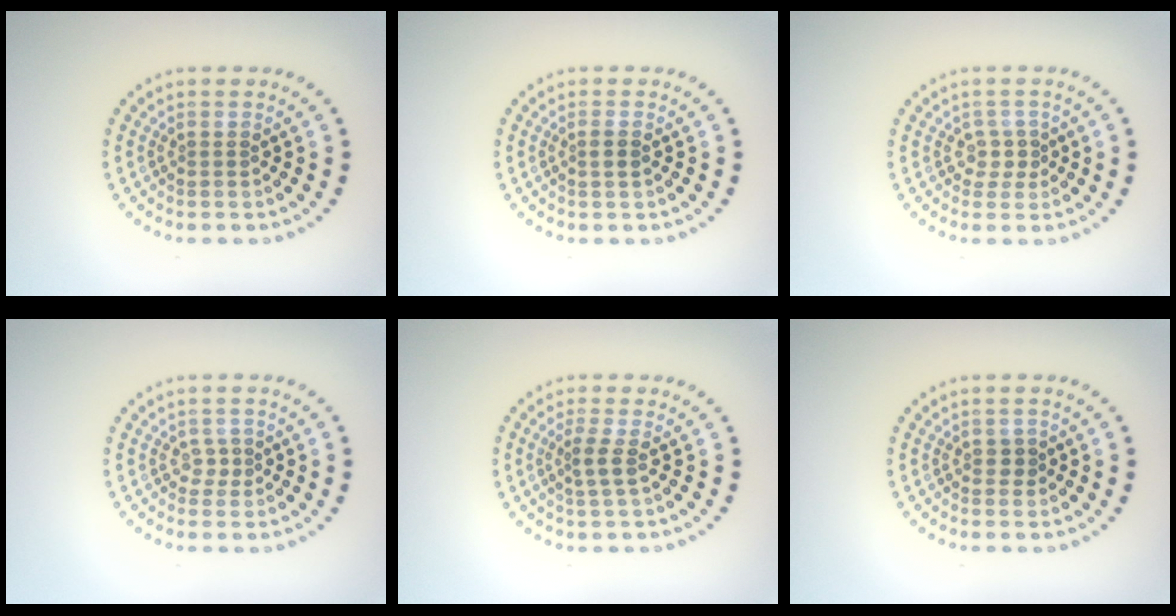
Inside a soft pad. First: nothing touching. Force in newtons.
{"total": 1.0, "press": 1.0, "slide": 0.4}
{"total": 1.7, "press": 1.3, "slide": 1.1}
{"total": 1.1, "press": 0.9, "slide": 0.6}
{"total": 1.6, "press": 1.2, "slide": 1.0}
{"total": 0.8, "press": 0.8, "slide": 0.3}